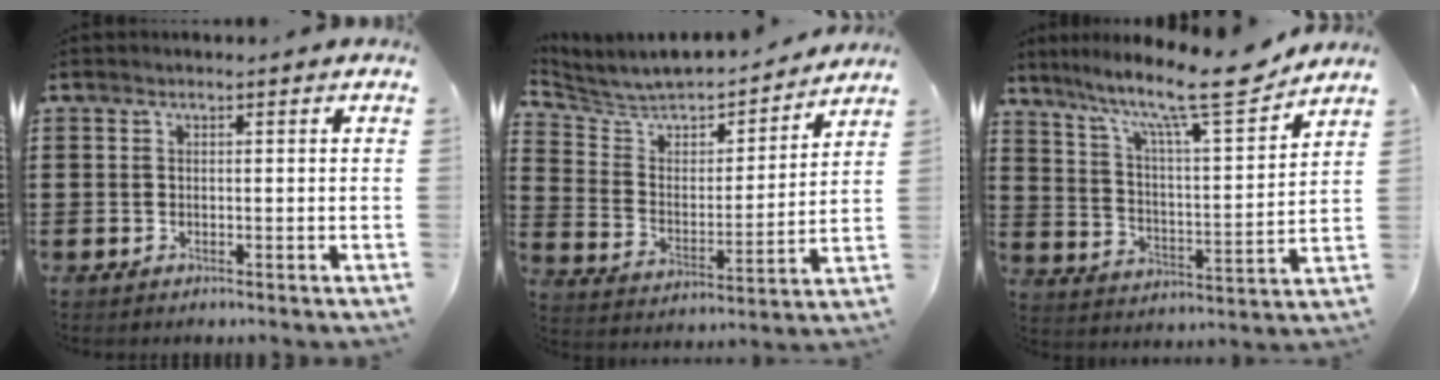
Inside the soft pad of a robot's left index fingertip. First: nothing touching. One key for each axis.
{"total": 5.0, "fx": 4.7, "fy": 1.6, "fz": 0.7, "tx": -0.048, "ty": -0.043, "tz": 0.074}
{"total": 12.8, "fx": 10.6, "fy": 1.1, "fz": 7.0, "tx": -0.151, "ty": -0.074, "tz": 0.172}